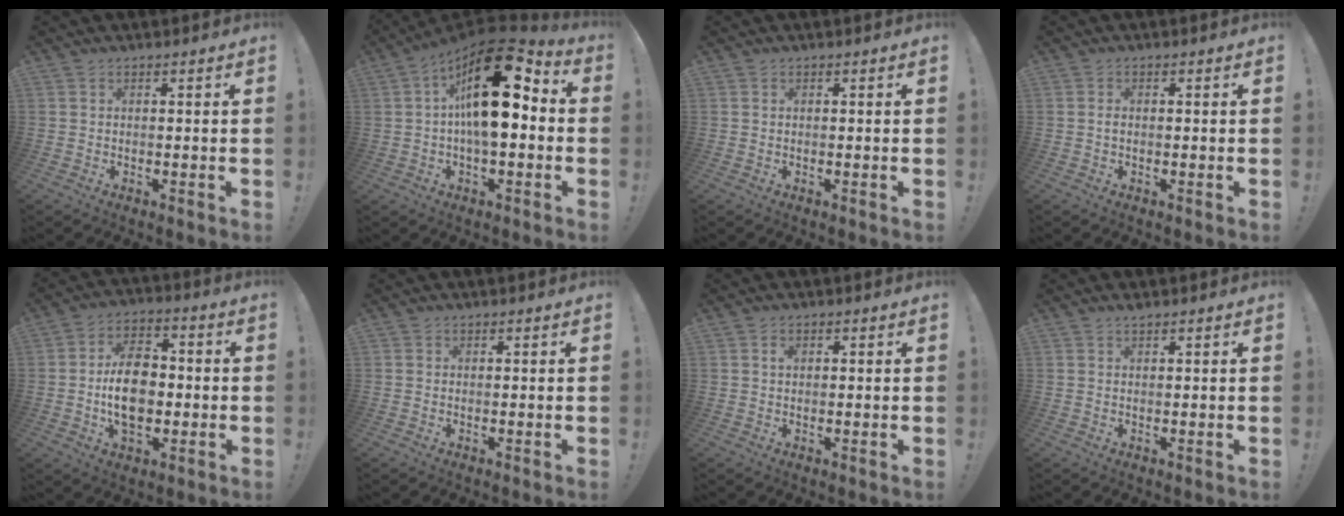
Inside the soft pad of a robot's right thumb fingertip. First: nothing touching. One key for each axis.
{"total": 22.0, "fx": 4.4, "fy": 10.2, "fz": 19.0, "tx": -0.304, "ty": -0.015, "tz": 0.074}
{"total": 0.0}
{"total": 0.8, "fx": -0.3, "fy": 0.4, "fz": 0.7, "tx": -0.015, "ty": 0.003, "tz": -0.005}
{"total": 14.4, "fx": -1.5, "fy": 9.7, "fz": 10.6, "tx": -0.189, "ty": 0.010, "tz": -0.031}
{"total": 0.0}
{"total": 1.0, "fx": 0.3, "fy": 0.7, "fz": 0.6, "tx": 0.002, "ty": -0.003, "tz": 0.003}
{"total": 1.0, "fx": 0.8, "fy": -0.1, "fz": 0.5, "tx": -0.003, "ty": -0.002, "tz": 0.013}